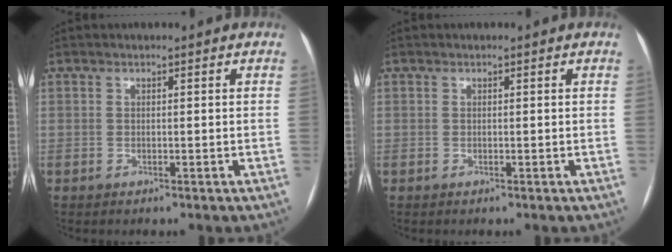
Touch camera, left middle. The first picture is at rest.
{"total": 0.0}